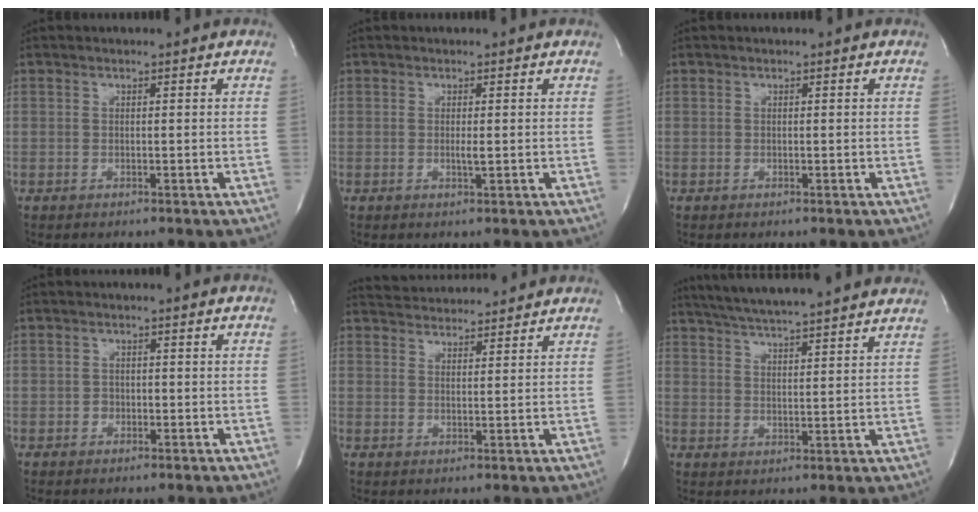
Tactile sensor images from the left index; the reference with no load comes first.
{"total": 1.0, "force": [0.0, 0.0, 1.0], "torque": [-0.024, -0.003, 0.002]}
{"total": 0.0}
{"total": 1.2, "force": [-0.4, 1.0, 0.4], "torque": [-0.003, 0.006, -0.007]}
{"total": 8.2, "force": [8.1, 0.8, 1.5], "torque": [-0.031, 0.026, 0.116]}
{"total": 19.0, "force": [16.9, 0.8, 8.7], "torque": [-0.147, 0.022, 0.233]}